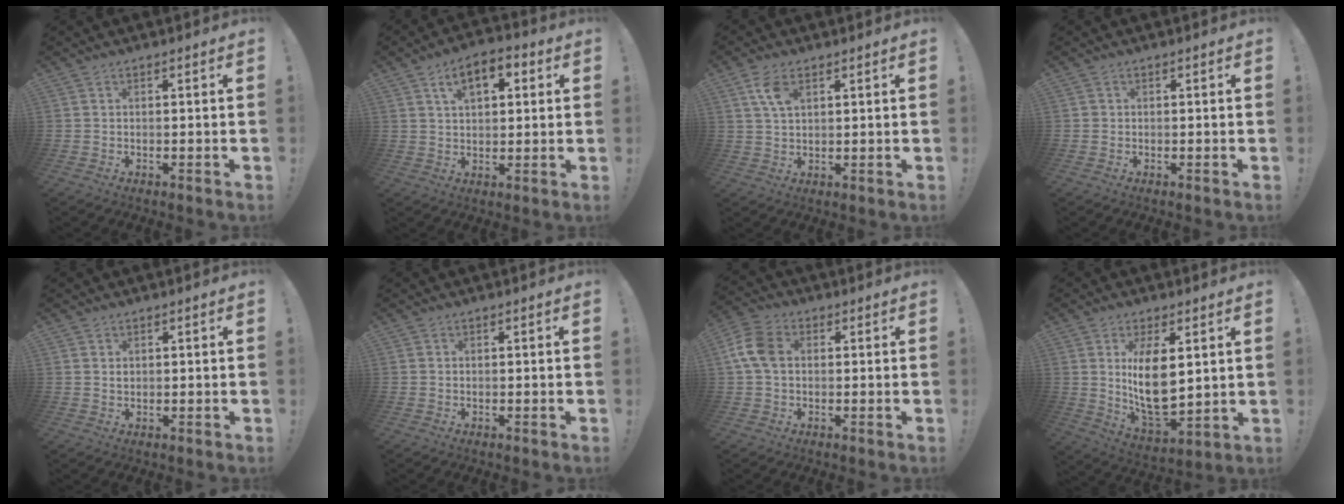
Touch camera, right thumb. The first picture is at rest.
{"total": 9.3, "force": [3.8, 5.2, 6.7], "torque": [-0.102, 0.000, 0.066]}
{"total": 6.0, "force": [2.7, 3.0, 4.4], "torque": [-0.077, -0.006, 0.049]}
{"total": 0.8, "force": [0.0, 0.8, 0.1], "torque": [-0.005, 0.004, 0.002]}
{"total": 1.2, "force": [0.8, 0.8, 0.3], "torque": [0.002, -0.003, 0.014]}
{"total": 0.5, "force": [0.3, 0.4, 0.0], "torque": [0.001, 0.002, 0.006]}
{"total": 9.4, "force": [1.2, 6.7, 6.4], "torque": [-0.133, 0.016, 0.028]}
{"total": 13.6, "force": [3.8, 6.6, 11.4], "torque": [-0.214, -0.034, 0.065]}